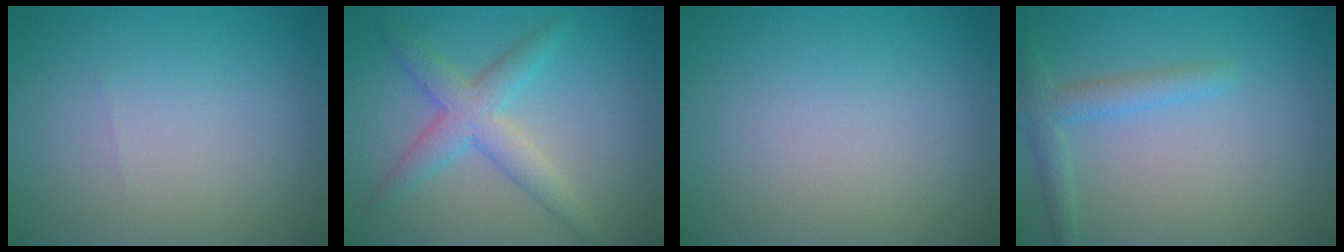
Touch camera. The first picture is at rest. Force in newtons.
{"total": 3.9, "press": 3.9, "slide": 0.1}
{"total": 0.0}
{"total": 2.3, "press": 2.3, "slide": 0.1}